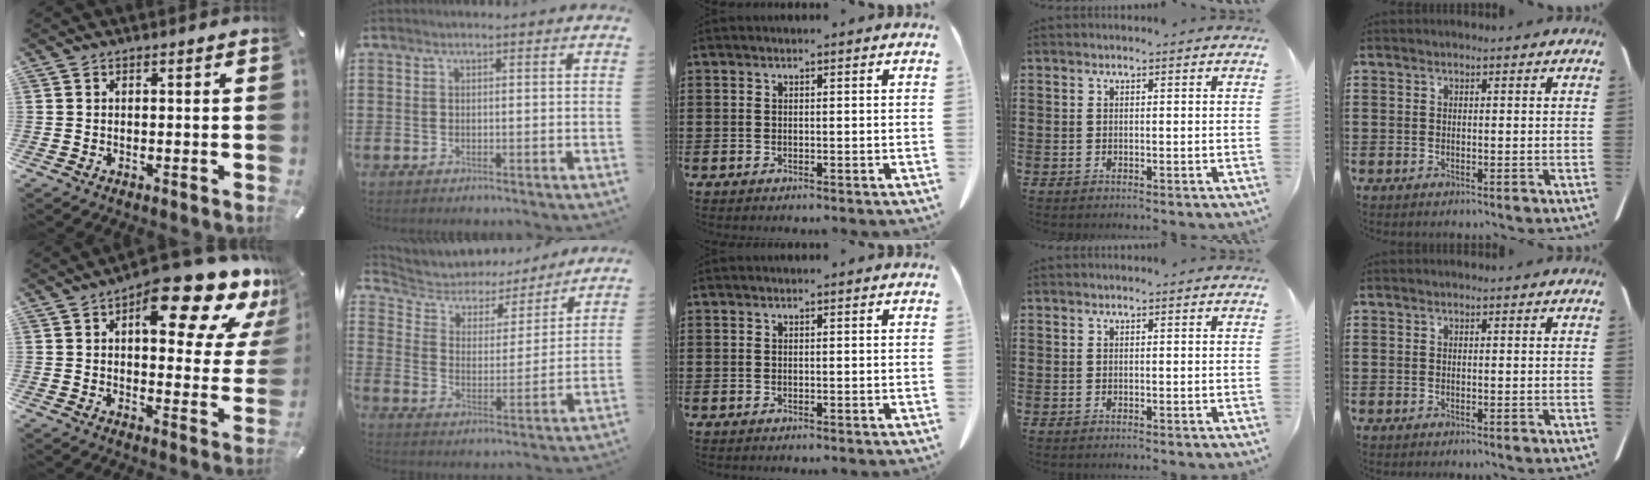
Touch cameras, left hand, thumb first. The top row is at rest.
{"thumb": {"total": 20.2, "force": [11.3, 8.4, 14.5], "torque": [-0.185, -0.071, 0.177]}, "index": {"total": 4.6, "force": [4.0, 2.2, 0.5], "torque": [-0.041, -0.028, 0.064]}}